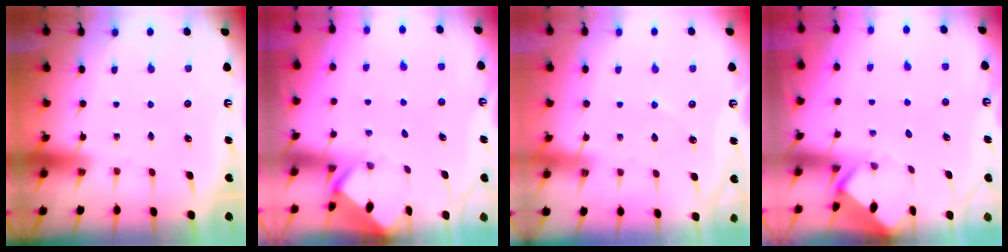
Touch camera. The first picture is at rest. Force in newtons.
{"total": 3.1, "press": 3.1, "slide": 0.1}
{"total": 1.8, "press": 1.8, "slide": 0.2}
{"total": 3.5, "press": 3.5, "slide": 0.3}